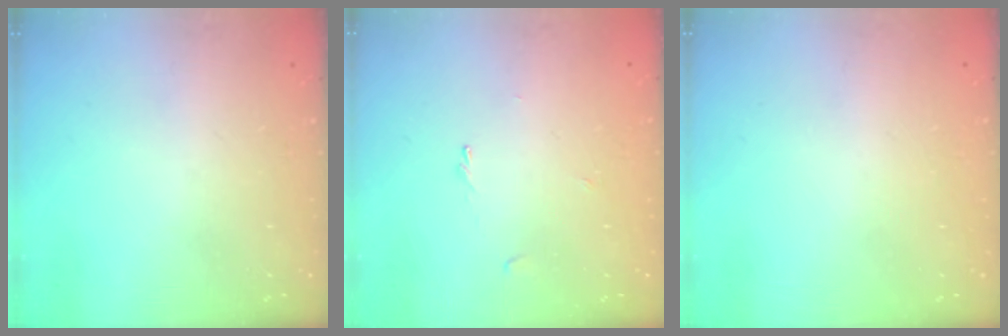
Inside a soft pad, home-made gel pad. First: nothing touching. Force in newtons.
{"total": 0.7, "press": 0.6, "slide": 0.4}
{"total": 1.9, "press": 1.9, "slide": 0.1}